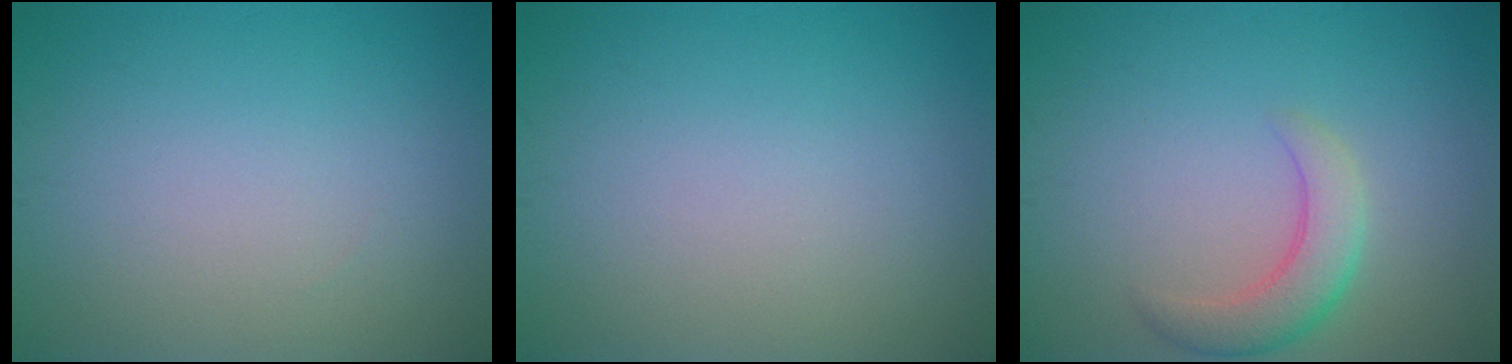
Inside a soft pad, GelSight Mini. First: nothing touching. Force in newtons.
{"total": 0.0}
{"total": 3.4, "press": 3.4, "slide": 0.2}